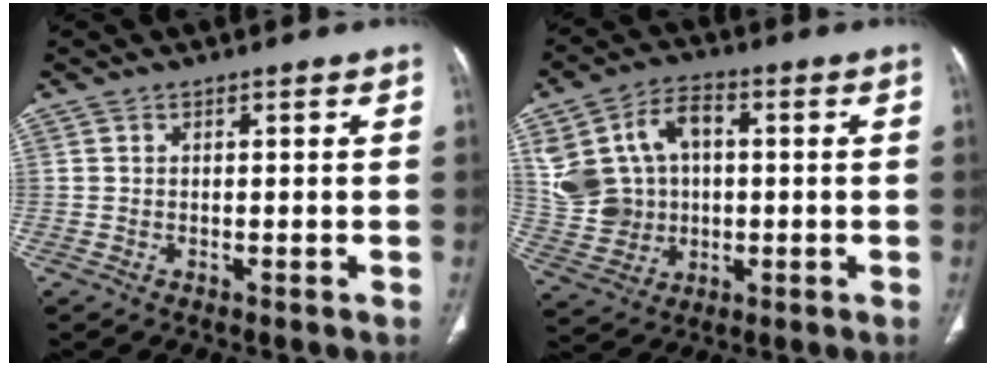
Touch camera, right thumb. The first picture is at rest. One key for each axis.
{"total": 14.6, "fx": 2.3, "fy": 11.5, "fz": 8.7, "tx": -0.150, "ty": 0.018, "tz": 0.052}